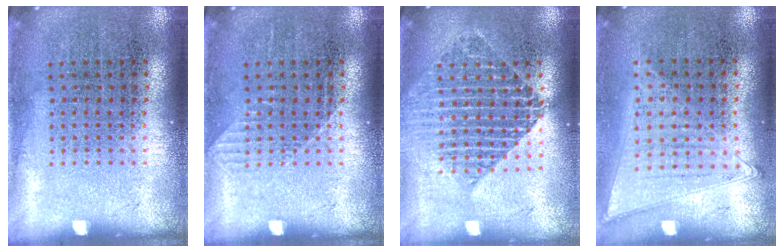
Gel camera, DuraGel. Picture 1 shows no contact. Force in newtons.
{"total": 0.7, "press": 0.6, "slide": 0.2}
{"total": 1.9, "press": 1.5, "slide": 1.1}
{"total": 1.1, "press": 1.0, "slide": 0.3}